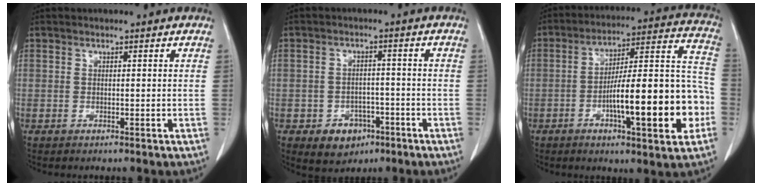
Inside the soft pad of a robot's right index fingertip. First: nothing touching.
{"total": 5.6, "force": [-2.8, 4.2, 2.3], "torque": [-0.032, 0.006, -0.031]}
{"total": 19.7, "force": [-5.6, 3.5, 18.6], "torque": [-0.252, 0.027, -0.077]}